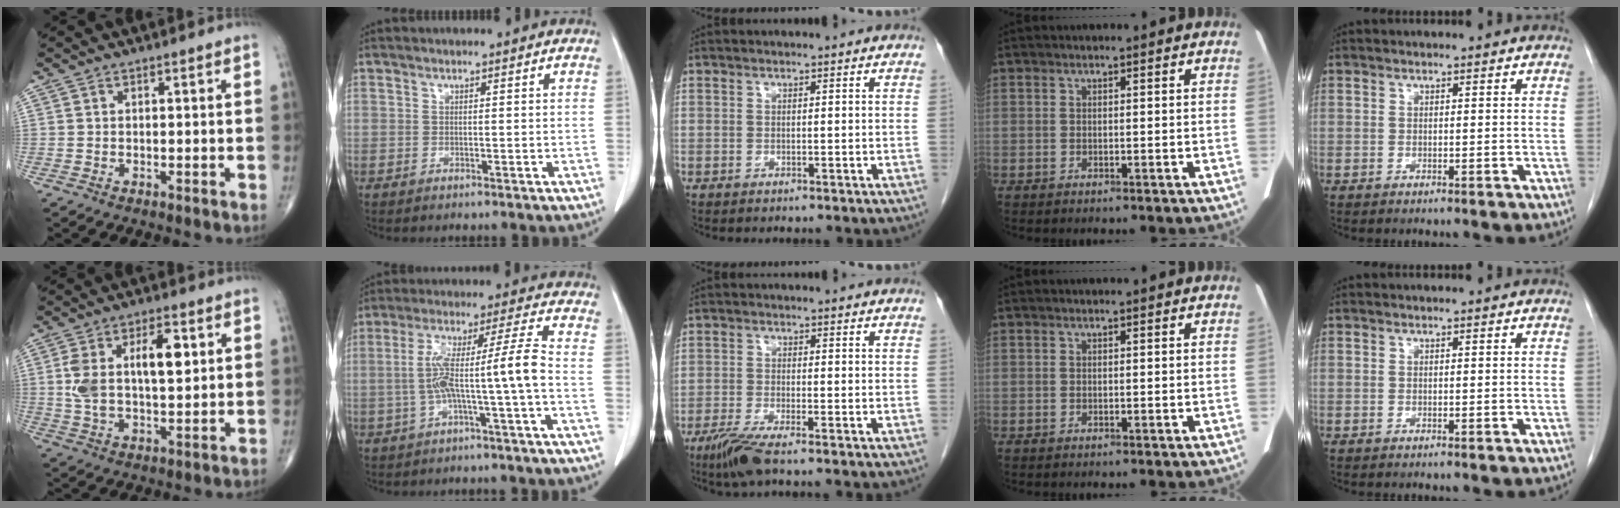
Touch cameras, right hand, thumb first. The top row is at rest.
{"thumb": {"total": 12.6, "force": [2.7, 6.1, 10.7], "torque": [-0.189, 0.005, 0.051]}, "index": {"total": 8.7, "force": [-1.8, -1.4, 8.4], "torque": [-0.160, 0.032, -0.026]}, "middle": {"total": 4.6, "force": [-3.3, 0.0, 3.2], "torque": [-0.071, -0.016, -0.066]}}